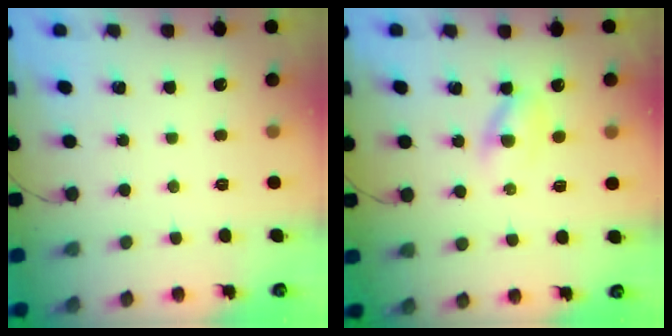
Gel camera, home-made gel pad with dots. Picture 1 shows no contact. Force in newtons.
{"total": 2.9, "press": 2.7, "slide": 1.1}